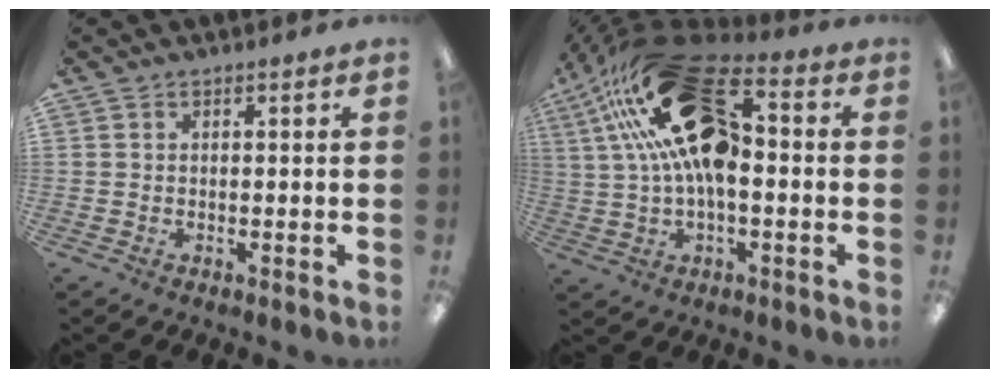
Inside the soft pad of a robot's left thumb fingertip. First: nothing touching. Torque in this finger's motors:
{"motor_torque": [2.00, 2.62, 2.77, 0.00, 0.94]}